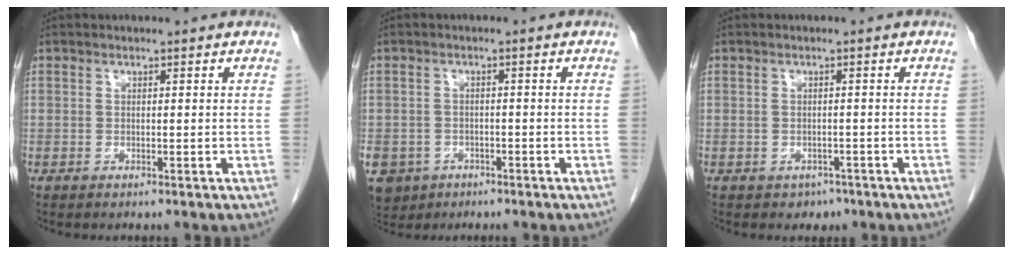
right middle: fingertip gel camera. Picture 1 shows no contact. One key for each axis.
{"total": 7.9, "fx": -4.1, "fy": 6.4, "fz": 2.1, "tx": -0.060, "ty": 0.000, "tz": -0.060}
{"total": 1.9, "fx": -1.2, "fy": 1.5, "fz": 0.3, "tx": -0.004, "ty": 0.005, "tz": -0.011}